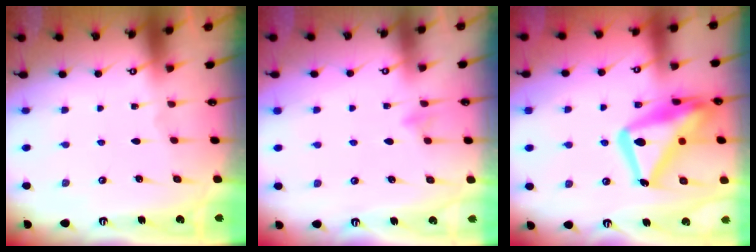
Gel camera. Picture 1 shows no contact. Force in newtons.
{"total": 5.6, "press": 5.6, "slide": 0.7}
{"total": 21.8, "press": 21.7, "slide": 2.2}